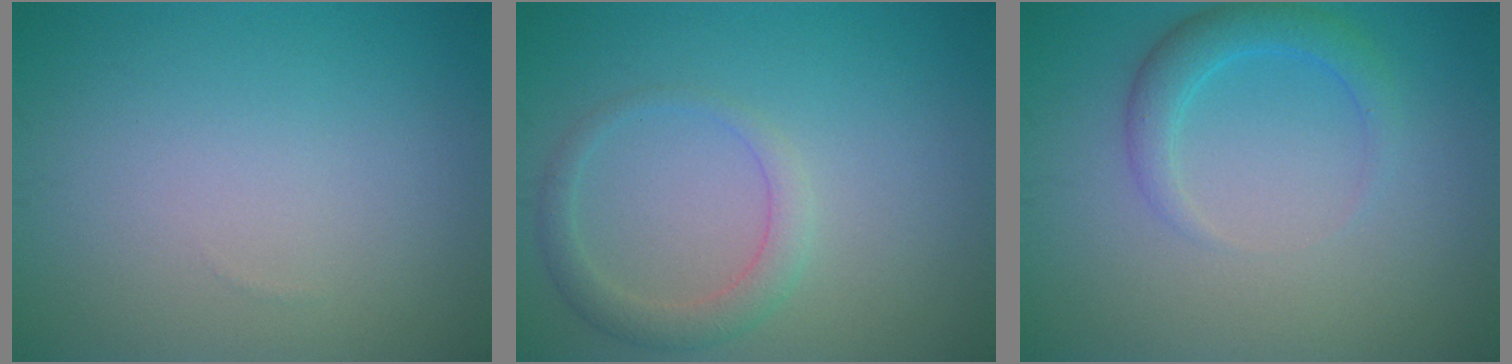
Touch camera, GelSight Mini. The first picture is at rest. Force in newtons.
{"total": 2.4, "press": 2.4, "slide": 0.1}
{"total": 2.6, "press": 2.6, "slide": 0.2}